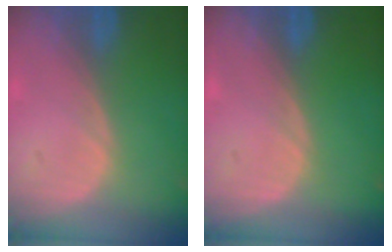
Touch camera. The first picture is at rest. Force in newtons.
{"total": 0.0}